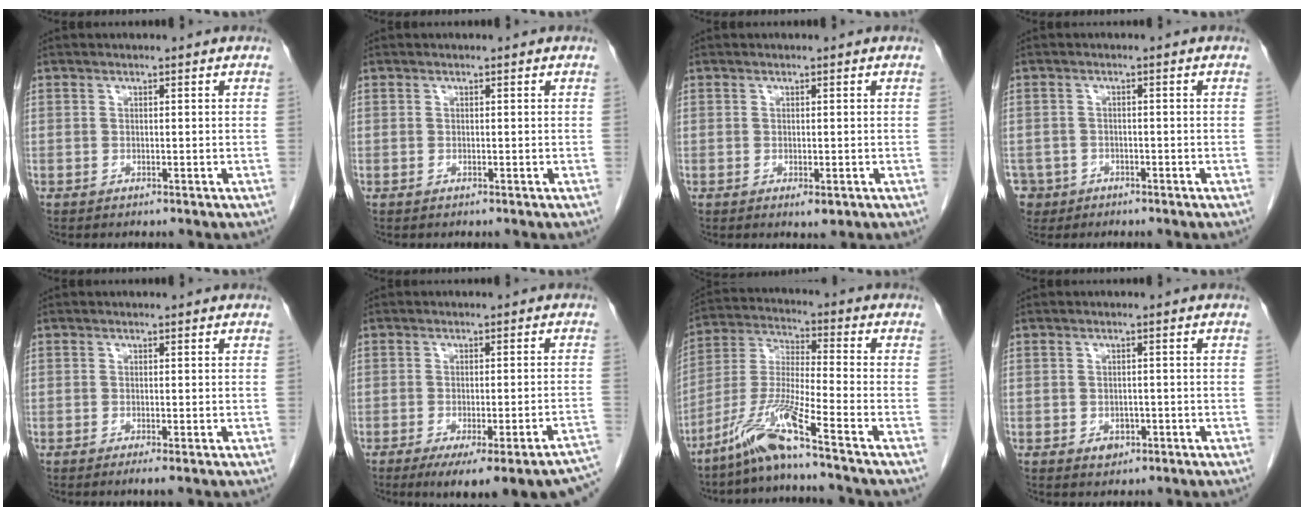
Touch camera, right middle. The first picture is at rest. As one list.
[{"total": 0.0}, {"total": 2.0, "force": [-0.7, 0.9, 1.7], "torque": [-0.022, -0.005, -0.001]}, {"total": 4.2, "force": [-2.4, 3.5, -0.1], "torque": [0.000, 0.006, -0.040]}, {"total": 1.1, "force": [-0.6, -0.1, 0.9], "torque": [-0.014, -0.003, -0.009]}, {"total": 17.5, "force": [-14.1, 1.6, 10.2], "torque": [-0.066, -0.011, -0.168]}, {"total": 9.7, "force": [-7.0, -1.4, 6.5], "torque": [-0.141, -0.019, -0.138]}, {"total": 2.0, "force": [-0.9, 1.6, 1.0], "torque": [-0.012, 0.004, -0.005]}]